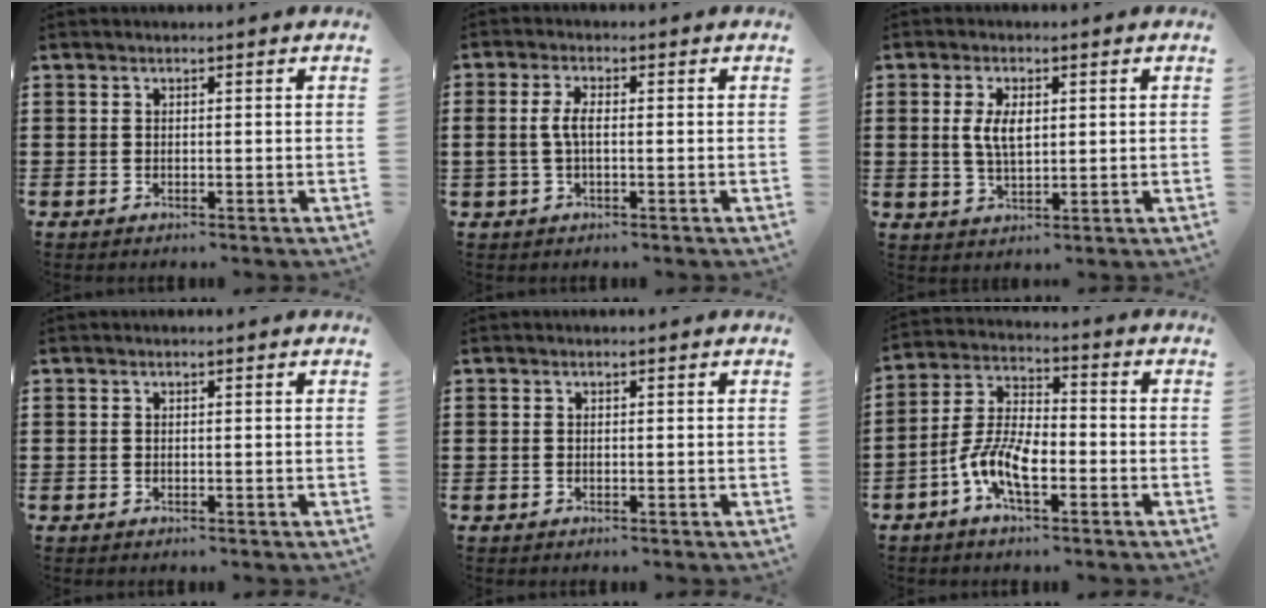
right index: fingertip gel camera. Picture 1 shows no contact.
{"total": 3.2, "force": [-0.3, 1.2, 3.0], "torque": [-0.070, 0.000, -0.012]}
{"total": 4.7, "force": [0.7, 2.1, 4.1], "torque": [-0.085, 0.007, 0.012]}
{"total": 0.0}
{"total": 0.0}
{"total": 8.1, "force": [-3.6, 3.2, 6.5], "torque": [-0.163, -0.008, -0.075]}